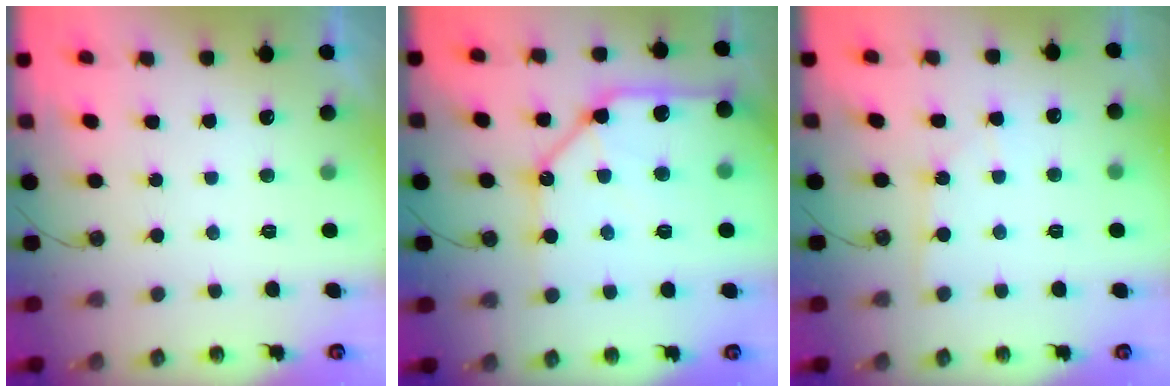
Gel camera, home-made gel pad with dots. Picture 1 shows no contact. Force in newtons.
{"total": 19.5, "press": 19.4, "slide": 2.6}
{"total": 3.9, "press": 3.9, "slide": 0.5}